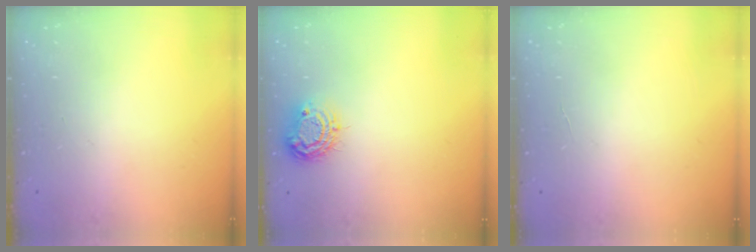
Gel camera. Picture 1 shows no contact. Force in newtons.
{"total": 8.6, "press": 8.5, "slide": 0.9}
{"total": 1.3, "press": 1.3, "slide": 0.1}